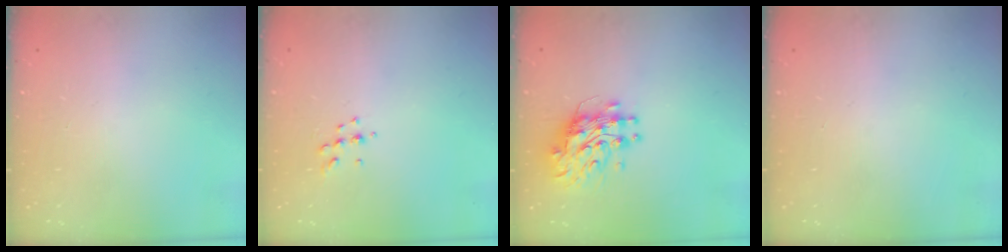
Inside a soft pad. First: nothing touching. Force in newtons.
{"total": 4.7, "press": 4.6, "slide": 0.8}
{"total": 9.9, "press": 9.9, "slide": 0.9}
{"total": 0.0}